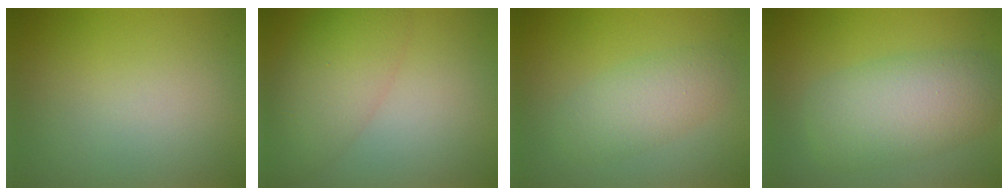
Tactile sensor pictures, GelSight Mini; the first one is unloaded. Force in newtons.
{"total": 5.6, "press": 5.6, "slide": 0.2}
{"total": 3.3, "press": 3.3, "slide": 0.2}
{"total": 6.4, "press": 6.4, "slide": 0.2}